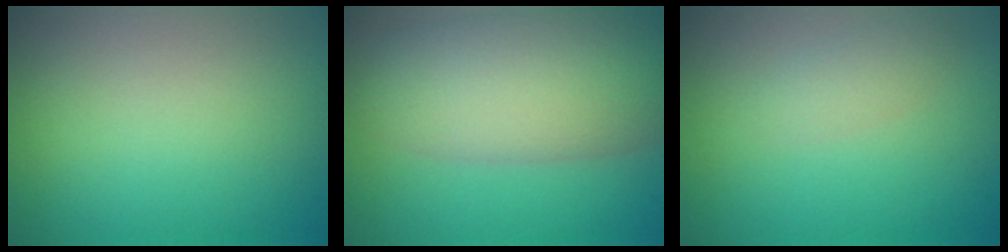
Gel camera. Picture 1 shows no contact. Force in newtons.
{"total": 8.4, "press": 8.4, "slide": 0.4}
{"total": 1.3, "press": 1.3, "slide": 0.0}